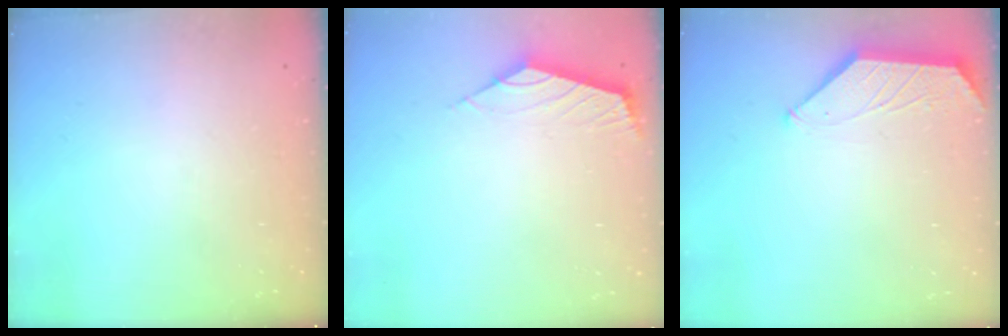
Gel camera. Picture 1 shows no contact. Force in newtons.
{"total": 2.3, "press": 2.3, "slide": 0.6}
{"total": 1.4, "press": 1.4, "slide": 0.3}